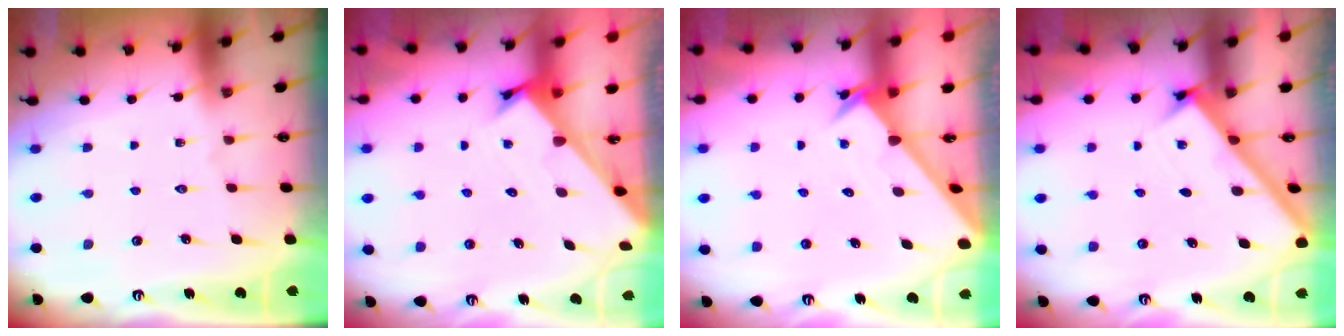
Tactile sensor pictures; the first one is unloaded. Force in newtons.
{"total": 2.5, "press": 2.5, "slide": 0.3}
{"total": 2.2, "press": 2.2, "slide": 0.2}
{"total": 2.7, "press": 2.7, "slide": 0.3}